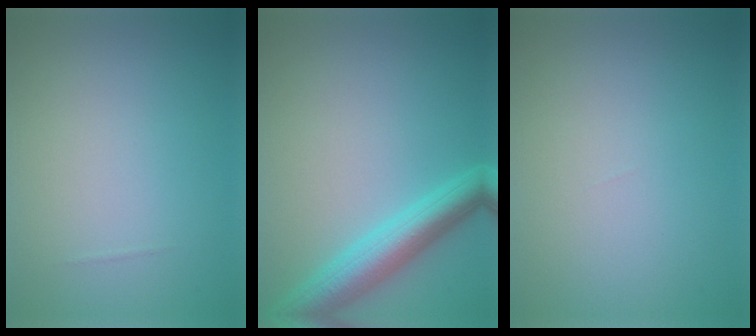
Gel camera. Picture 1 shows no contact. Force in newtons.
{"total": 5.3, "press": 5.3, "slide": 0.2}
{"total": 0.0}